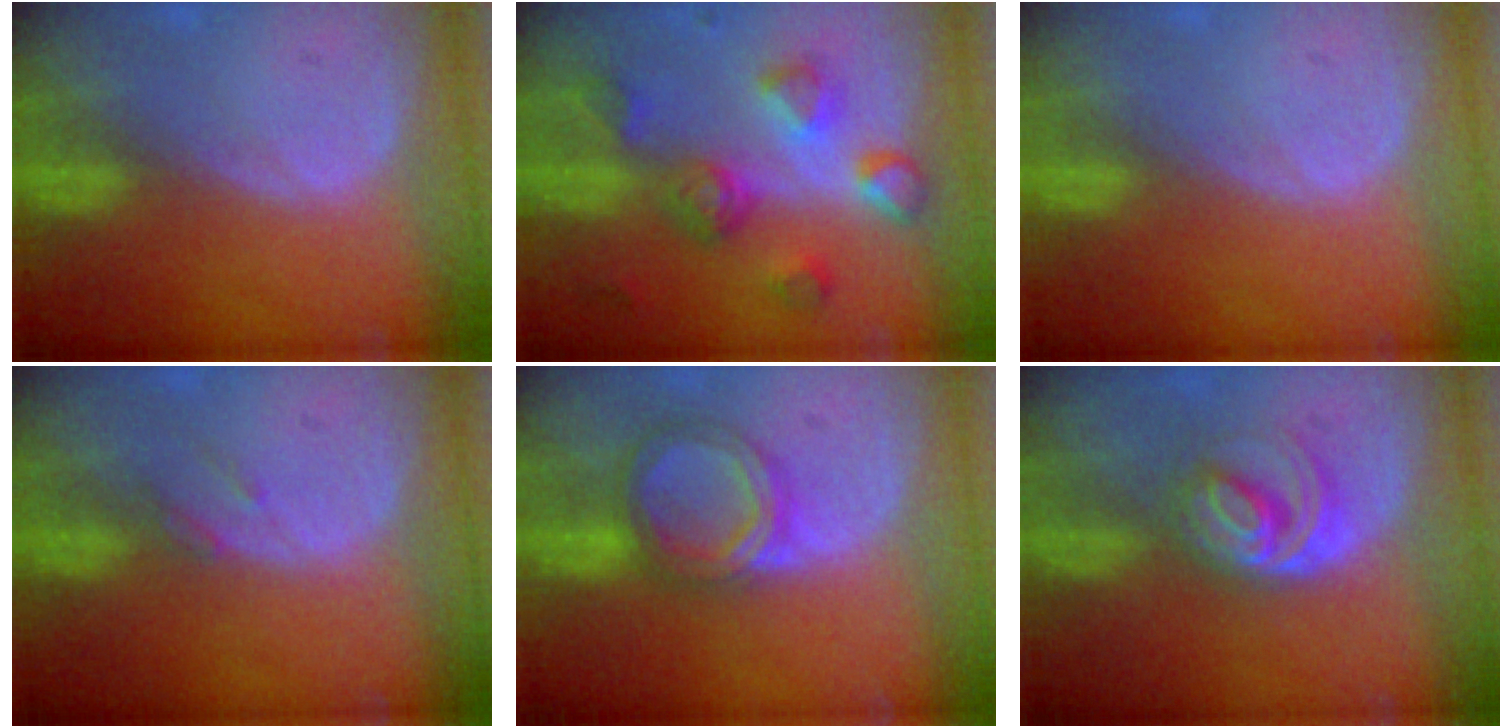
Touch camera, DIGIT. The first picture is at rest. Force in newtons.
{"total": 8.1, "press": 7.8, "slide": 2.3}
{"total": 0.0}
{"total": 1.2, "press": 1.2, "slide": 0.3}
{"total": 5.7, "press": 5.7, "slide": 0.3}
{"total": 6.1, "press": 5.3, "slide": 3.0}